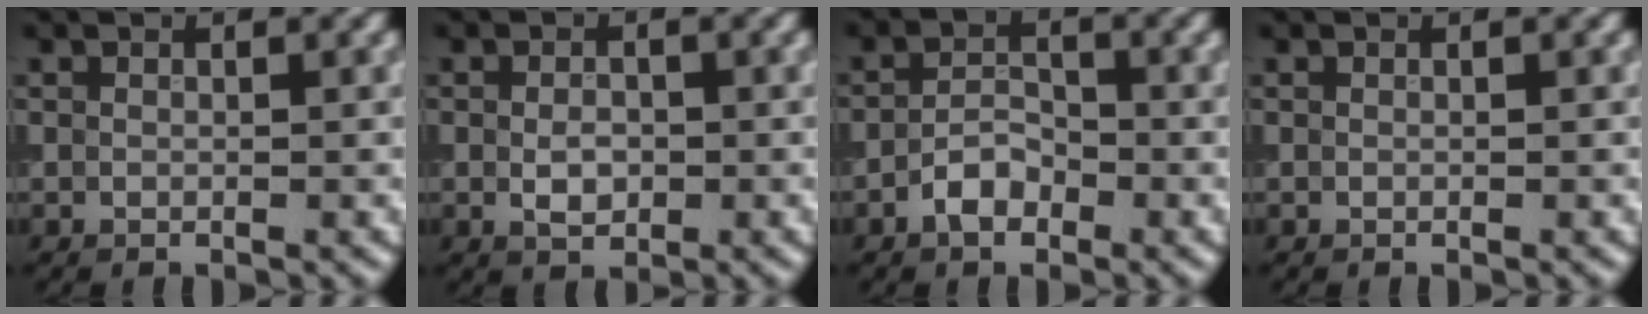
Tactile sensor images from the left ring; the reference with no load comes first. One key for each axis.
{"total": 2.1, "fx": -0.2, "fy": 1.4, "fz": 1.6, "tx": -0.029, "ty": -0.001, "tz": -0.003}
{"total": 2.6, "fx": -1.5, "fy": 1.4, "fz": 1.6, "tx": -0.025, "ty": 0.008, "tz": -0.031}
{"total": 0.0}